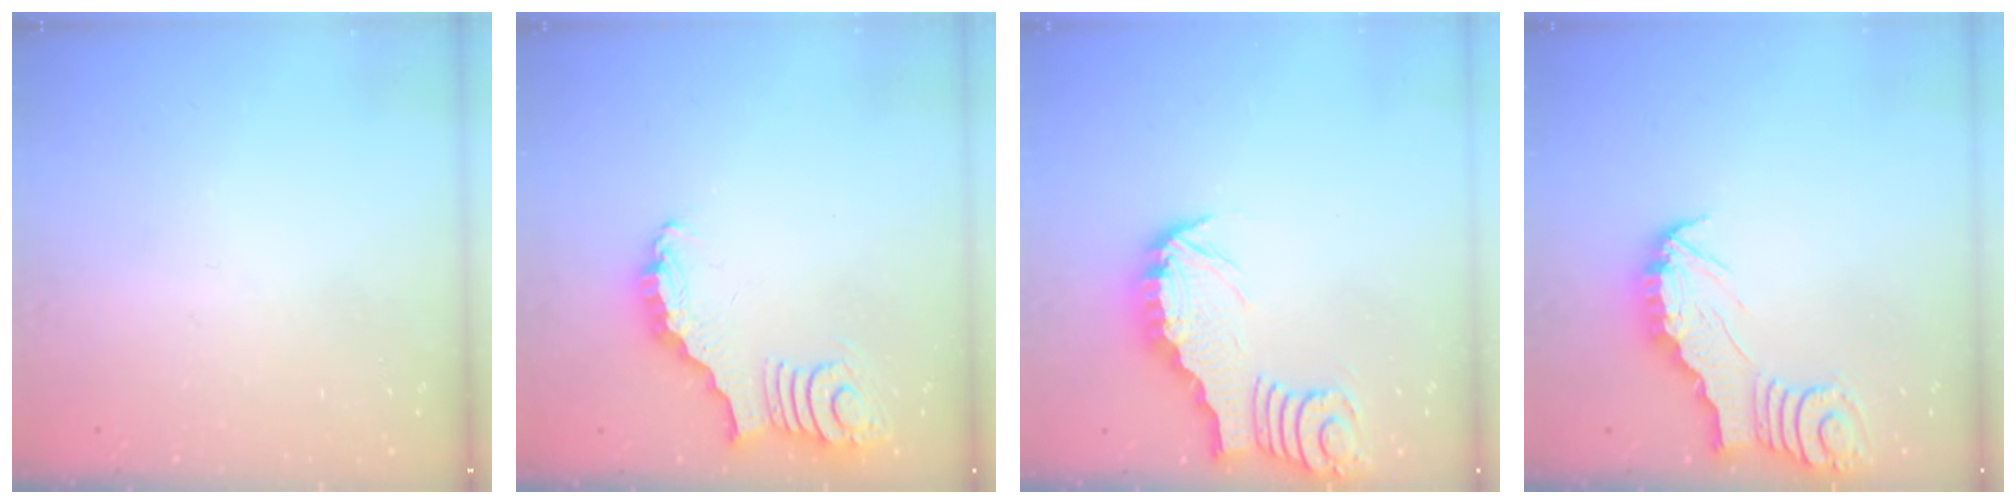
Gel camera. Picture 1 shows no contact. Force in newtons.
{"total": 3.2, "press": 3.1, "slide": 0.7}
{"total": 2.9, "press": 2.9, "slide": 0.3}
{"total": 2.9, "press": 2.9, "slide": 0.3}